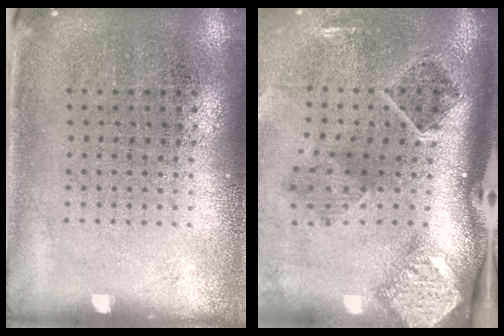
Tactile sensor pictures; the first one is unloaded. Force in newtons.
{"total": 2.9, "press": 1.9, "slide": 2.2}